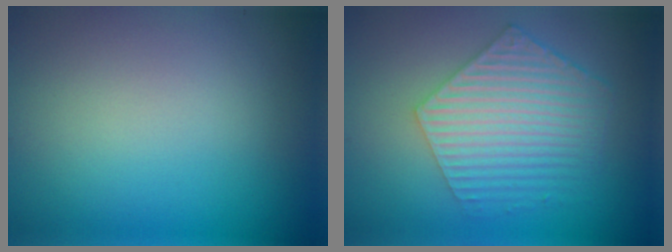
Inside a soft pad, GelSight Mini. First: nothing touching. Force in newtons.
{"total": 6.0, "press": 4.4, "slide": 4.0}